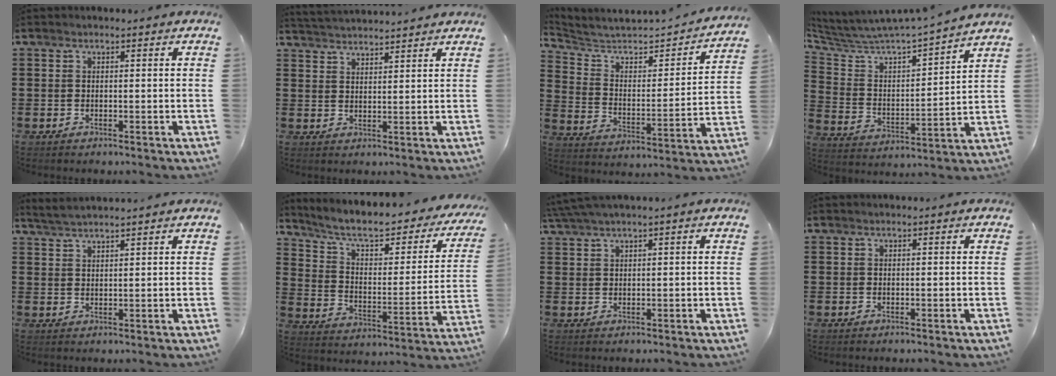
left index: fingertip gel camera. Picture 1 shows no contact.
{"total": 2.8, "force": [2.7, -0.3, -0.2], "torque": [-0.005, -0.008, 0.051]}
{"total": 4.3, "force": [3.7, 1.2, 1.7], "torque": [-0.059, -0.030, 0.053]}
{"total": 4.8, "force": [4.6, 0.5, 1.4], "torque": [-0.056, -0.051, 0.069]}
{"total": 2.3, "force": [2.2, -0.3, 0.4], "torque": [-0.014, 0.000, 0.043]}
{"total": 6.9, "force": [5.4, 1.7, 4.0], "torque": [-0.101, -0.036, 0.087]}
{"total": 2.0, "force": [1.5, -0.4, 1.3], "torque": [-0.026, 0.001, 0.028]}
{"total": 0.0}